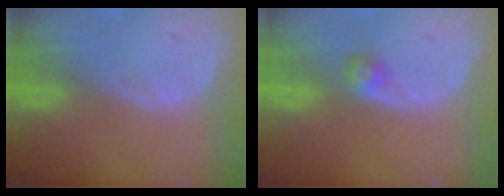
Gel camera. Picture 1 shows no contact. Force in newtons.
{"total": 1.9, "press": 1.8, "slide": 0.2}